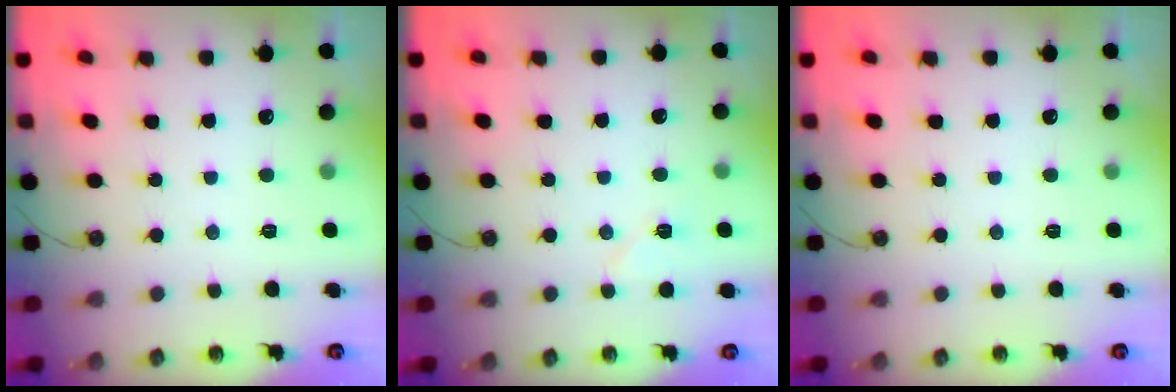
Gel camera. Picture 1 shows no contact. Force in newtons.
{"total": 5.6, "press": 5.6, "slide": 0.7}
{"total": 0.0}